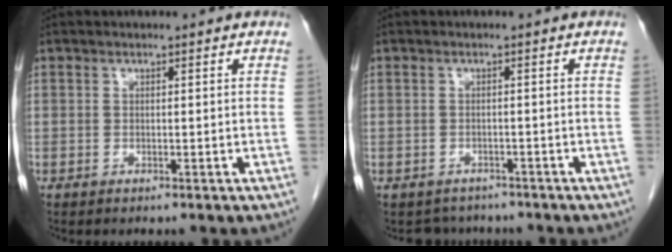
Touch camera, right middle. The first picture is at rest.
{"total": 3.5, "force": [-3.0, 1.7, -0.3], "torque": [0.004, 0.005, -0.044]}